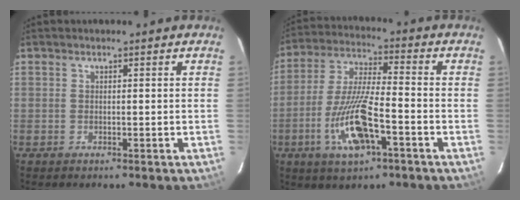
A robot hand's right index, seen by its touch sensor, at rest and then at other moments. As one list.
[{"total": 12.6, "force": [-4.9, 2.5, 11.3], "torque": [-0.230, -0.008, -0.088]}]